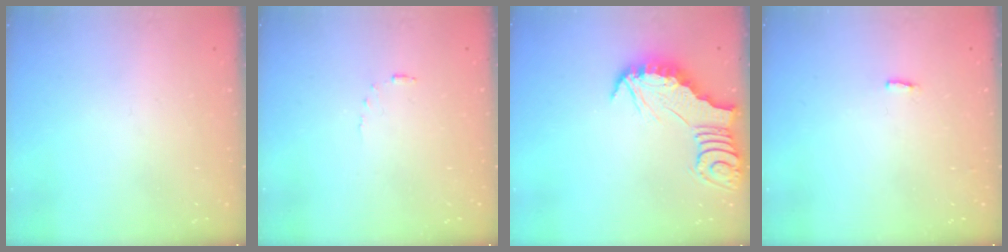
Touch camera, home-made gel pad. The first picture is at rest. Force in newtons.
{"total": 2.5, "press": 2.5, "slide": 0.5}
{"total": 2.8, "press": 2.8, "slide": 0.3}
{"total": 3.0, "press": 2.9, "slide": 0.5}